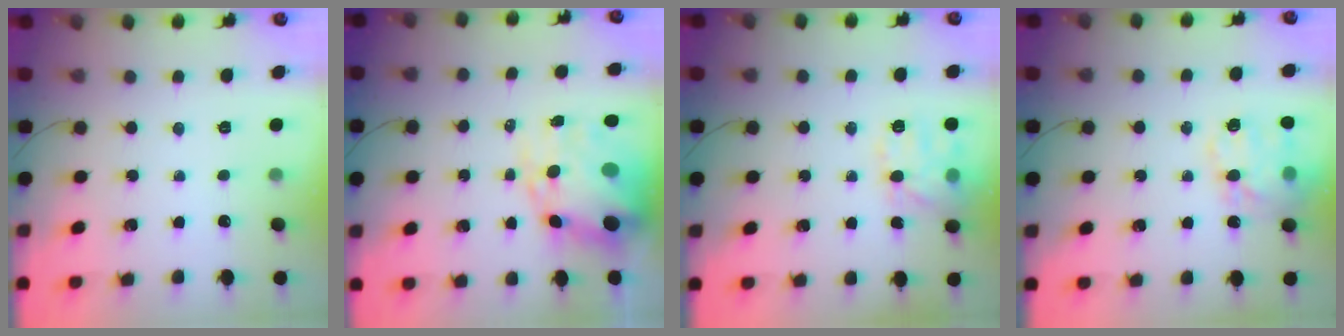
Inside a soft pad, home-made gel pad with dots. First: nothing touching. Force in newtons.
{"total": 15.0, "press": 14.5, "slide": 3.8}
{"total": 13.0, "press": 13.0, "slide": 0.1}
{"total": 16.5, "press": 16.3, "slide": 2.5}